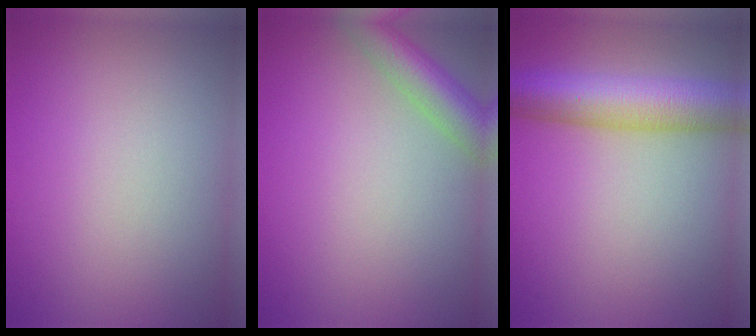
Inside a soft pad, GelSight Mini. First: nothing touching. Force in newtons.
{"total": 4.6, "press": 4.6, "slide": 0.2}
{"total": 7.9, "press": 7.9, "slide": 0.2}